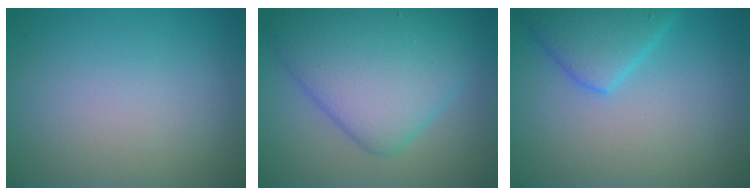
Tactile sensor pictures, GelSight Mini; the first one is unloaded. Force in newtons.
{"total": 8.7, "press": 8.7, "slide": 0.2}
{"total": 4.2, "press": 4.2, "slide": 0.2}